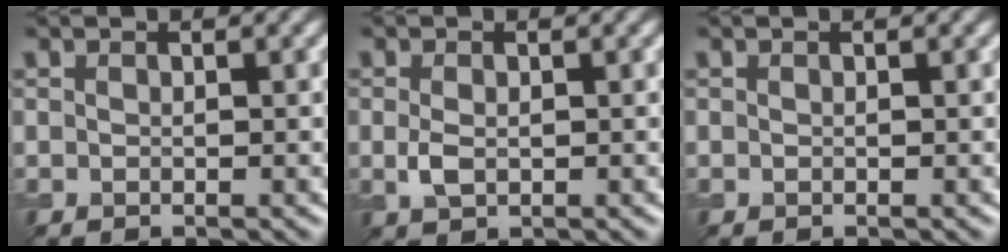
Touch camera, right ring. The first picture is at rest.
{"total": 1.7, "force": [-0.1, 1.1, 1.3], "torque": [-0.032, -0.002, 0.000]}
{"total": 0.0}